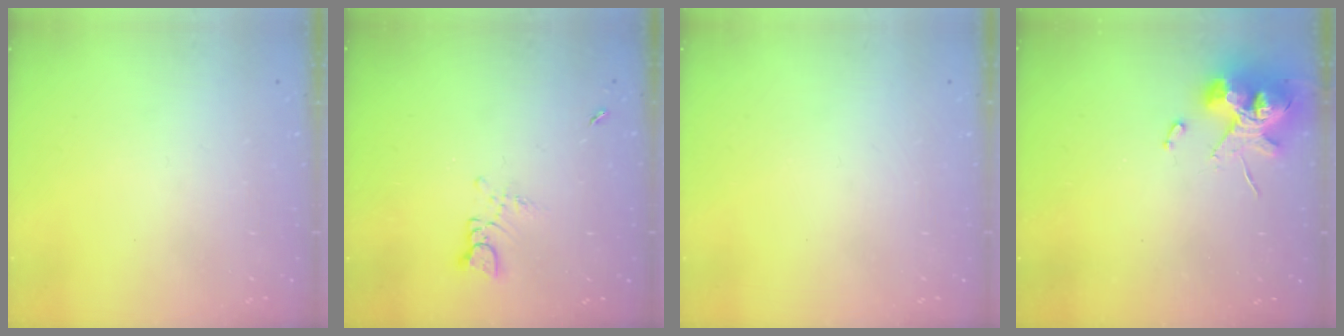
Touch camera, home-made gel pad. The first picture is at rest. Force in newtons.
{"total": 2.7, "press": 2.7, "slide": 0.2}
{"total": 0.0}
{"total": 12.6, "press": 12.5, "slide": 1.6}